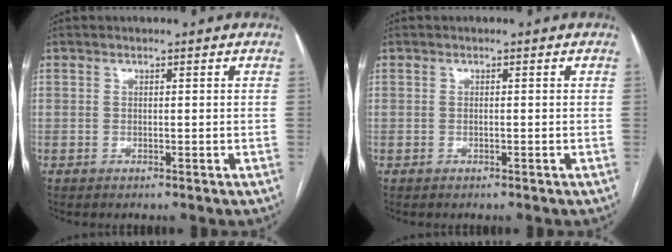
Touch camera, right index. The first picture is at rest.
{"total": 0.0}